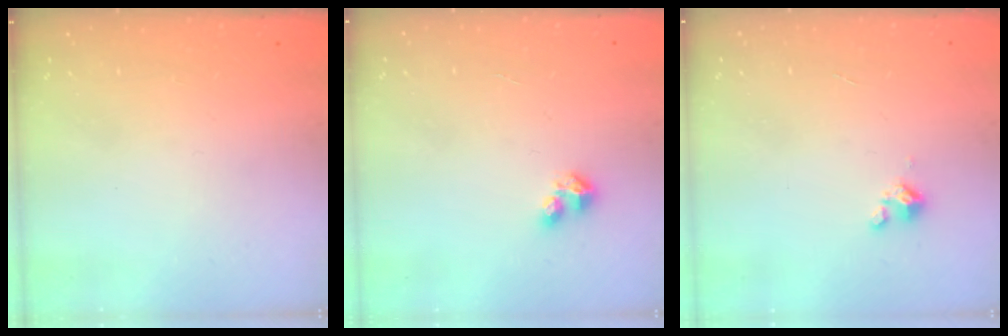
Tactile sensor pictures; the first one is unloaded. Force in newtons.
{"total": 3.2, "press": 3.2, "slide": 0.3}
{"total": 0.9, "press": 0.9, "slide": 0.2}